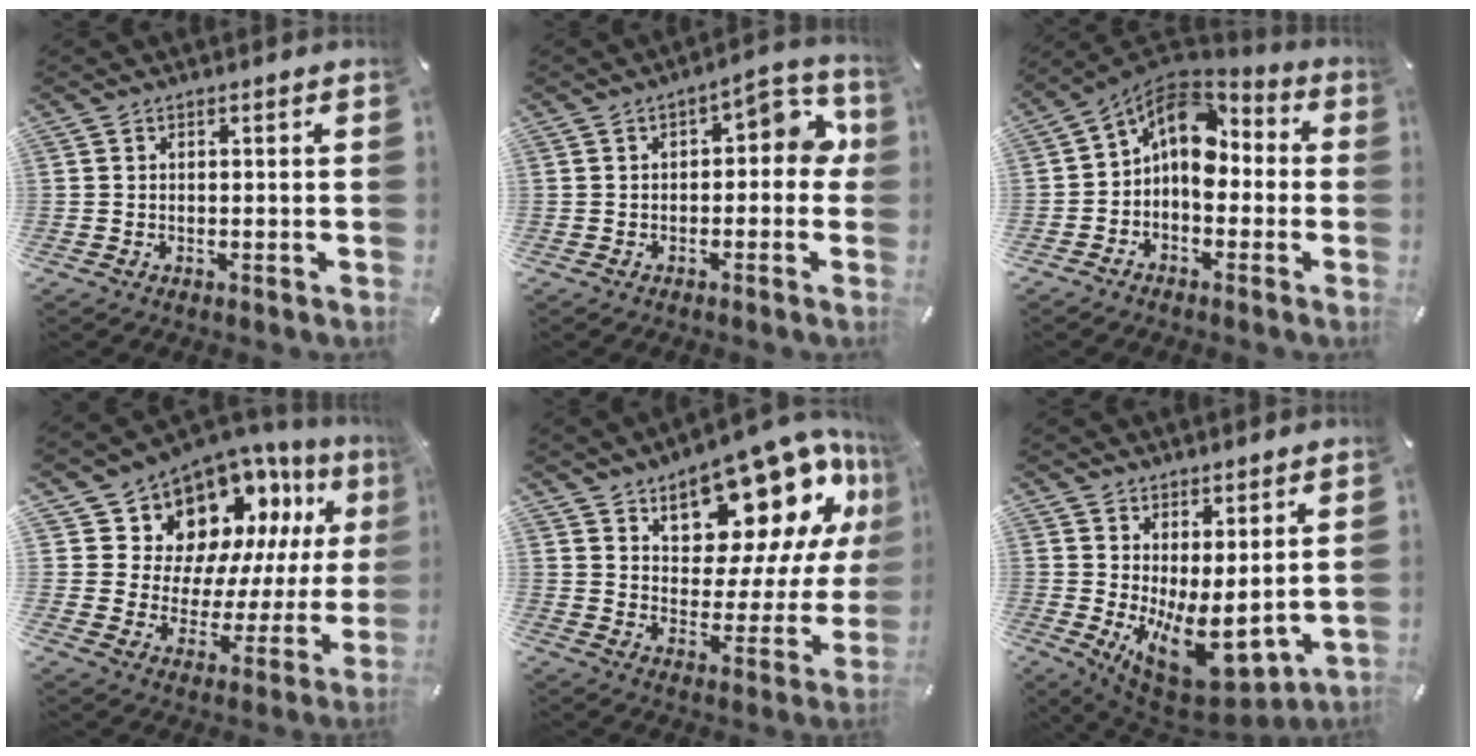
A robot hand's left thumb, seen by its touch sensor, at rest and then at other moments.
{"total": 7.4, "force": [0.9, 4.0, 6.2], "torque": [-0.078, -0.007, 0.007]}
{"total": 10.4, "force": [1.2, 7.5, 7.2], "torque": [-0.133, -0.001, 0.023]}
{"total": 13.1, "force": [9.0, 8.6, 3.8], "torque": [-0.063, -0.096, 0.164]}
{"total": 18.8, "force": [13.5, 9.2, 9.4], "torque": [-0.118, -0.110, 0.229]}
{"total": 11.6, "force": [-0.7, 6.2, 9.8], "torque": [-0.139, -0.042, 0.006]}